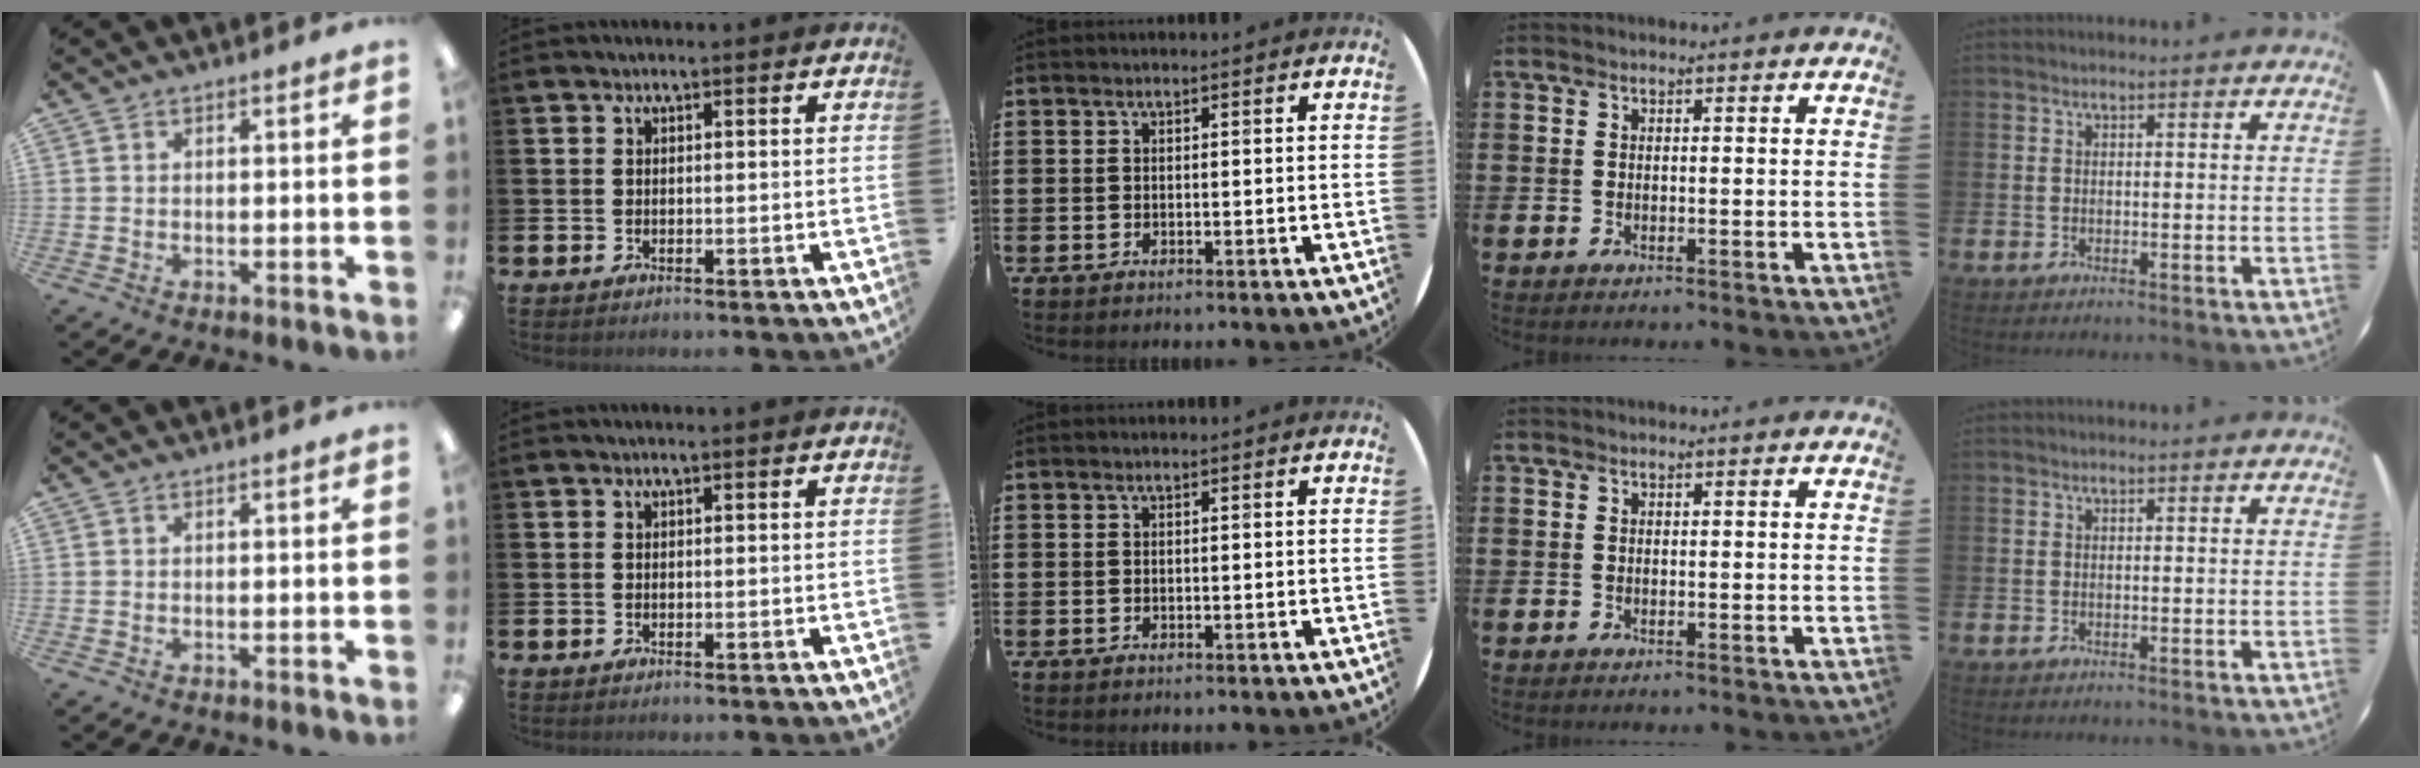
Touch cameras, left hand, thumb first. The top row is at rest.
{}